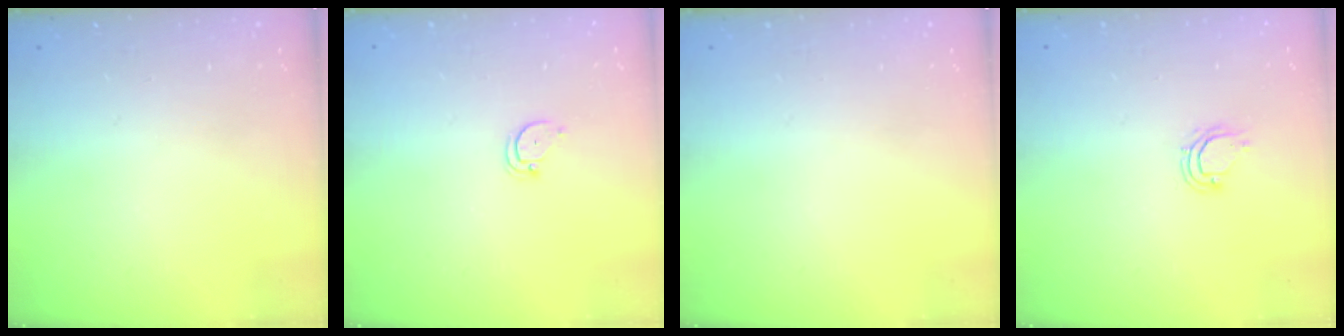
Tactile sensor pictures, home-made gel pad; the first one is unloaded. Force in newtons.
{"total": 2.6, "press": 2.6, "slide": 0.1}
{"total": 0.0}
{"total": 4.6, "press": 4.5, "slide": 0.3}